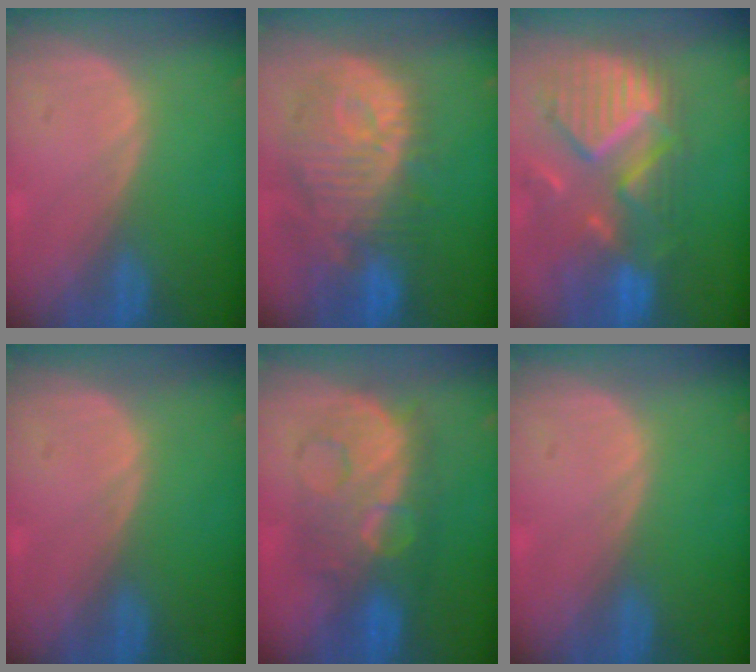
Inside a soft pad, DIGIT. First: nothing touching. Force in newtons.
{"total": 12.7, "press": 11.3, "slide": 5.8}
{"total": 12.0, "press": 10.5, "slide": 5.8}
{"total": 0.0}
{"total": 9.1, "press": 9.0, "slide": 0.3}
{"total": 0.0}